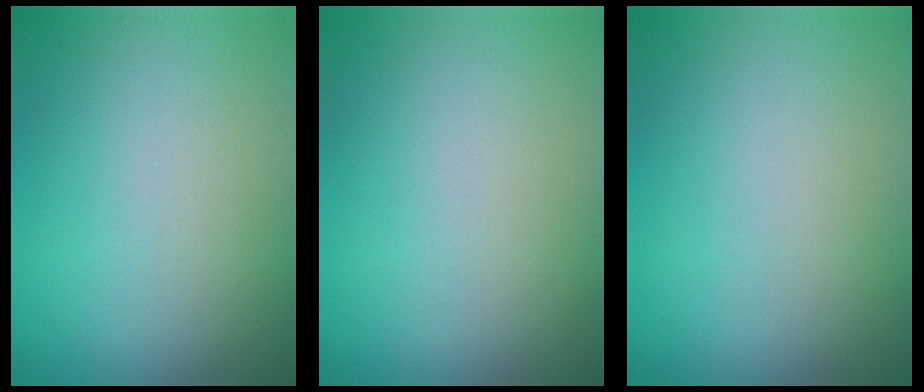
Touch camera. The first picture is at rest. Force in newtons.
{"total": 0.0}
{"total": 0.0}